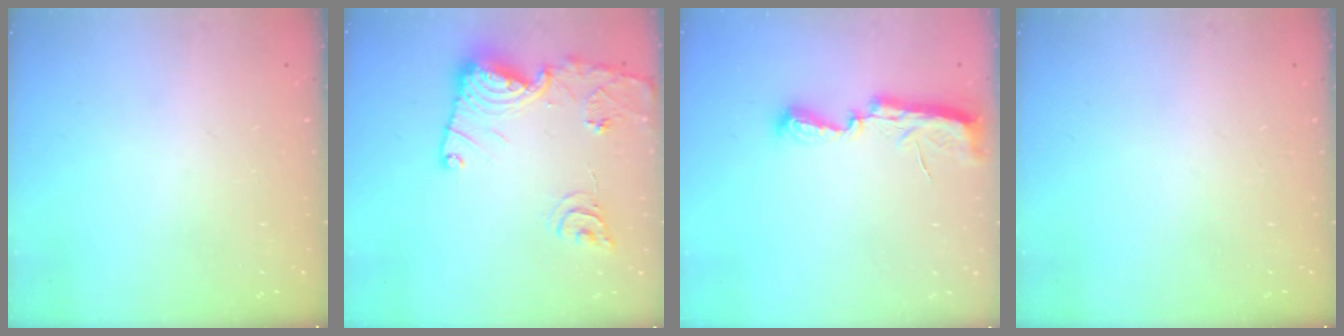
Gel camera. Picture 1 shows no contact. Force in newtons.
{"total": 18.1, "press": 18.0, "slide": 2.0}
{"total": 7.4, "press": 7.3, "slide": 0.6}
{"total": 0.0}